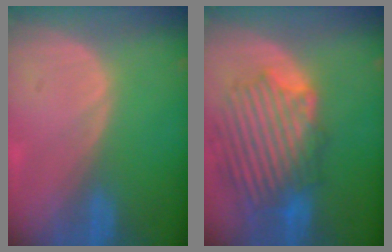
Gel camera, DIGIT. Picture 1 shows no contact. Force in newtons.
{"total": 9.9, "press": 9.8, "slide": 1.6}